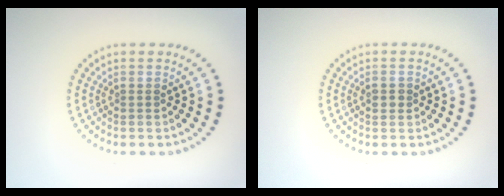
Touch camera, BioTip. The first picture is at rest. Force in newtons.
{"total": 1.1, "press": 1.1, "slide": 0.1}